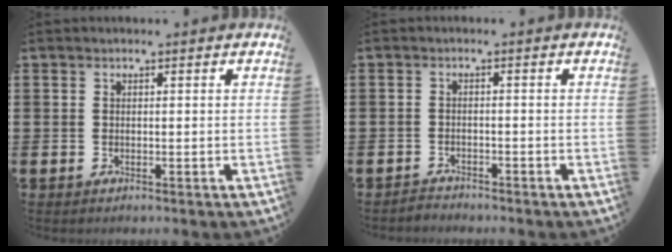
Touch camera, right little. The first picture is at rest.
{"total": 1.3, "force": [-1.3, 0.1, -0.2], "torque": [0.000, 0.005, -0.029]}